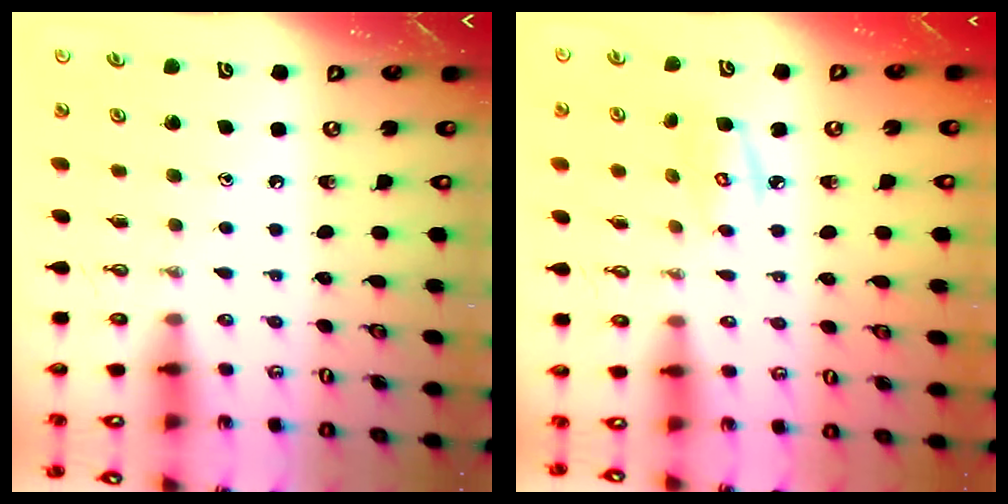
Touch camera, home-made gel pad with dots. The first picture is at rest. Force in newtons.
{"total": 5.4, "press": 5.4, "slide": 0.3}